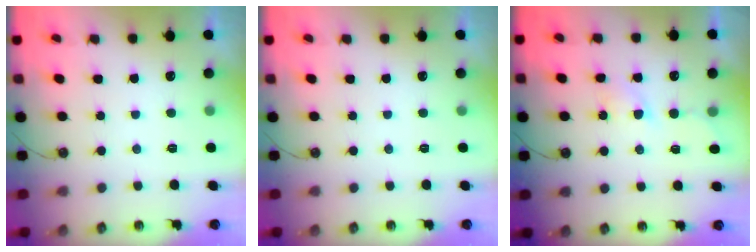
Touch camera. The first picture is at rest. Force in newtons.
{"total": 0.0}
{"total": 4.1, "press": 4.0, "slide": 0.6}